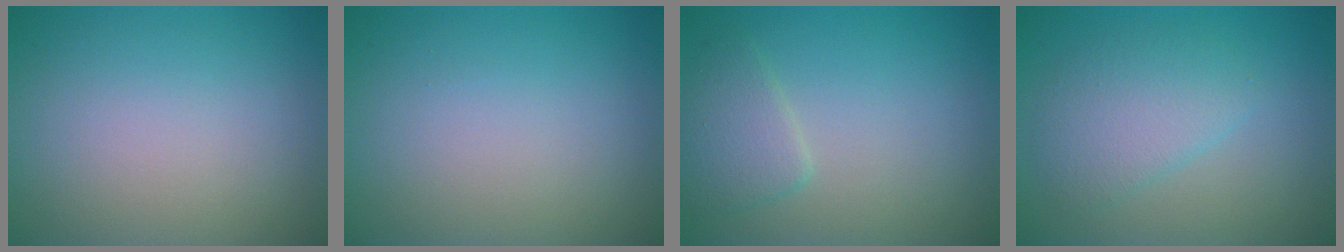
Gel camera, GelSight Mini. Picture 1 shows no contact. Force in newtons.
{"total": 0.0}
{"total": 2.4, "press": 2.4, "slide": 0.1}
{"total": 3.5, "press": 3.5, "slide": 0.1}